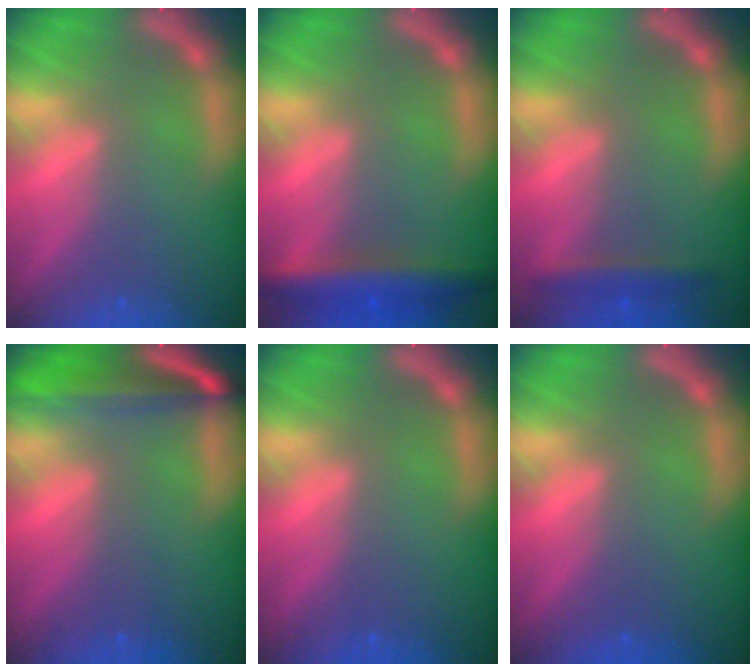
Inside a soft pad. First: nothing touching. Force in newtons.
{"total": 5.5}
{"total": 2.4}
{"total": 7.1}
{"total": 0.0}
{"total": 0.0}